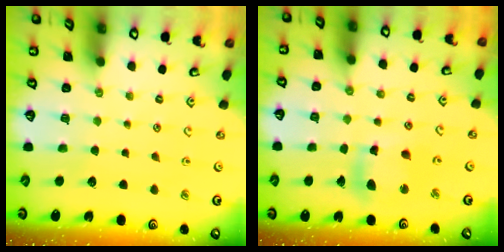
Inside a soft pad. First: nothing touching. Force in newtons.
{"total": 10.7, "press": 10.6, "slide": 1.3}